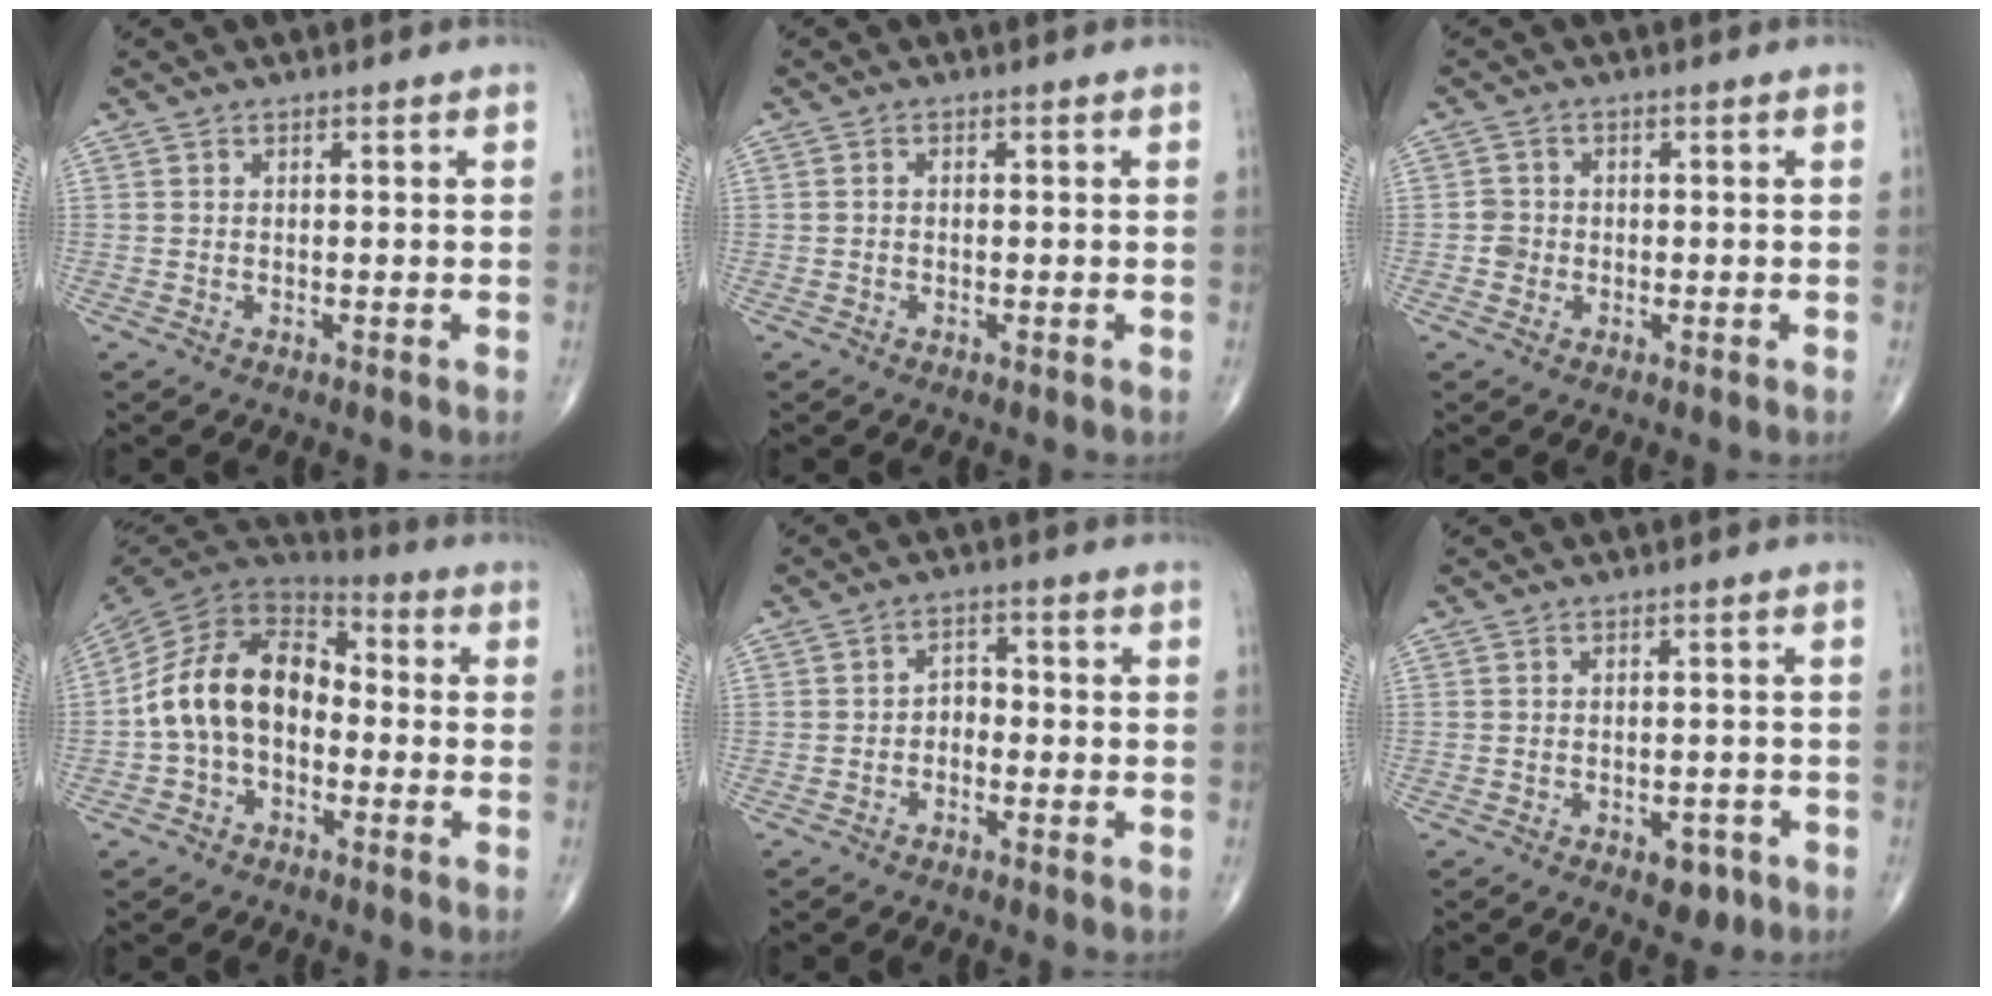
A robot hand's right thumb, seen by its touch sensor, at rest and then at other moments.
{"total": 0.6, "force": [-0.2, 0.4, 0.4], "torque": [-0.005, 0.001, -0.007]}
{"total": 2.2, "force": [-0.5, 2.0, 0.5], "torque": [0.005, 0.008, -0.012]}
{"total": 15.7, "force": [-2.0, 10.8, 11.2], "torque": [-0.187, 0.047, -0.047]}
{"total": 3.0, "force": [-1.2, 2.1, 1.7], "torque": [-0.009, 0.023, -0.032]}
{"total": 4.0, "force": [-2.1, 2.3, 2.5], "torque": [-0.018, 0.010, -0.022]}